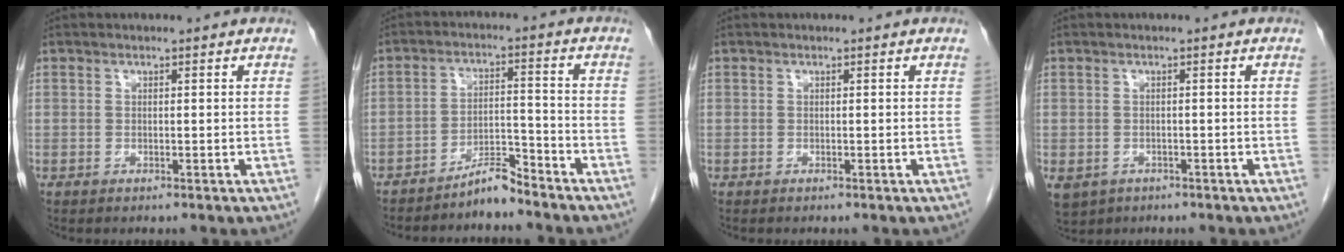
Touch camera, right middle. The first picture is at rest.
{"total": 4.8, "force": [-4.5, 0.5, 1.7], "torque": [-0.022, -0.002, -0.084]}
{"total": 0.0}
{"total": 9.4, "force": [-4.8, 7.2, 3.7], "torque": [-0.110, -0.012, -0.060]}